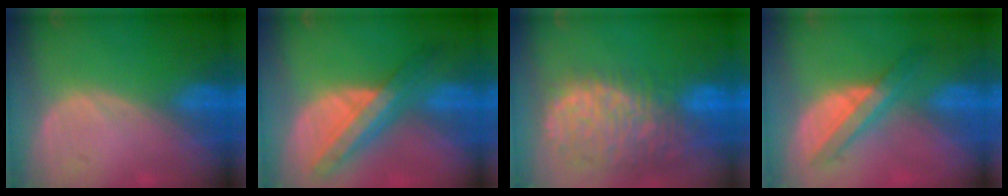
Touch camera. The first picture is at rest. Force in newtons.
{"total": 8.8, "press": 7.6, "slide": 4.4}
{"total": 13.6, "press": 11.2, "slide": 7.7}
{"total": 5.8, "press": 5.7, "slide": 1.4}